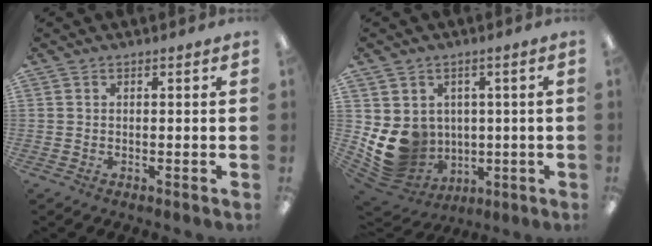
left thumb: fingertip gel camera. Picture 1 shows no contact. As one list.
[{"total": 10.9, "force": [0.1, 10.1, 4.1], "torque": [-0.108, -0.017, 0.016]}]